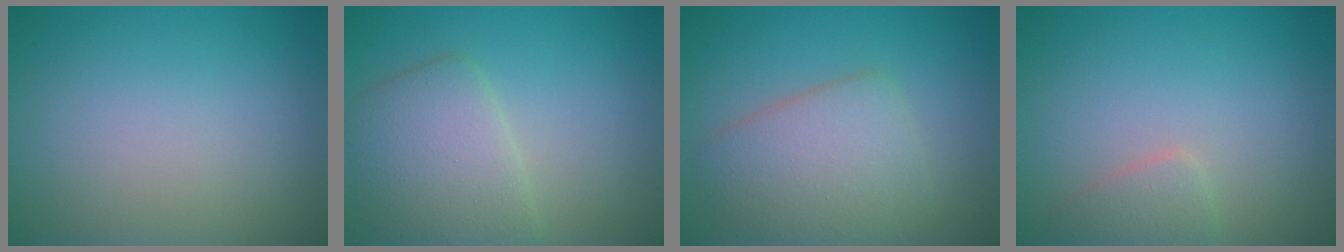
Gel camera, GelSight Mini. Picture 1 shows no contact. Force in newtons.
{"total": 4.7, "press": 4.7, "slide": 0.3}
{"total": 5.3, "press": 5.2, "slide": 0.3}
{"total": 1.6, "press": 1.6, "slide": 0.0}